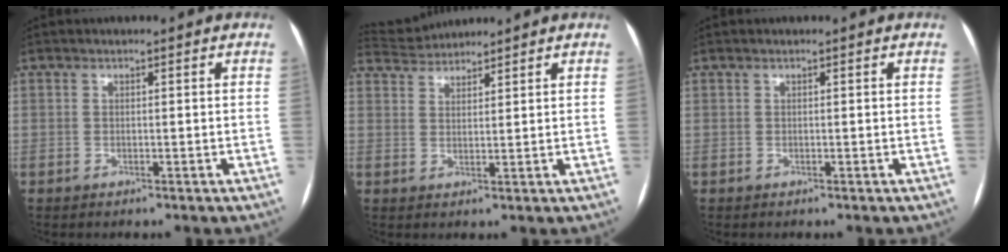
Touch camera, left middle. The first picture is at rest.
{"total": 4.8, "force": [4.8, 0.3, 0.2], "torque": [-0.011, 0.027, 0.090]}
{"total": 0.0}